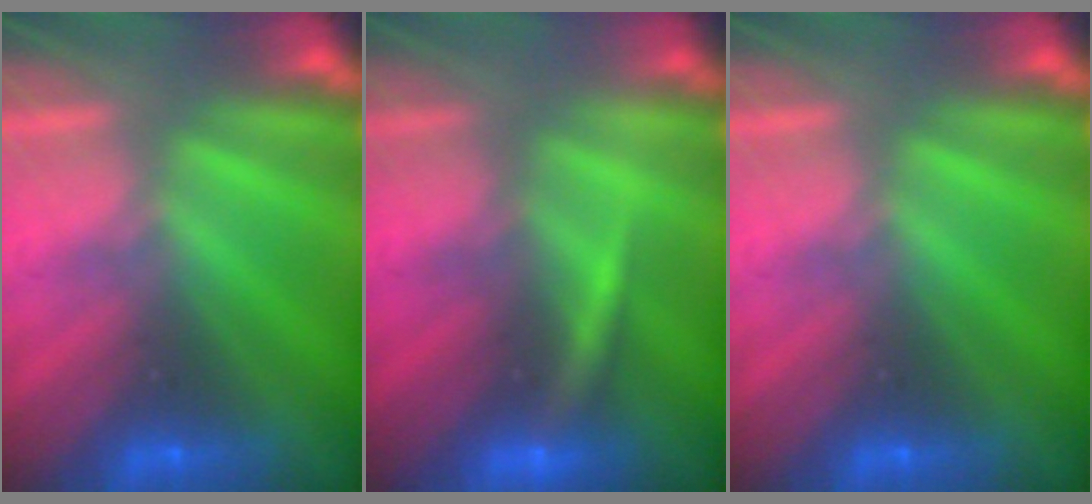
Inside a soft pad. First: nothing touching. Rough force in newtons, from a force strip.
{"total": 3.0}
{"total": 0.0}